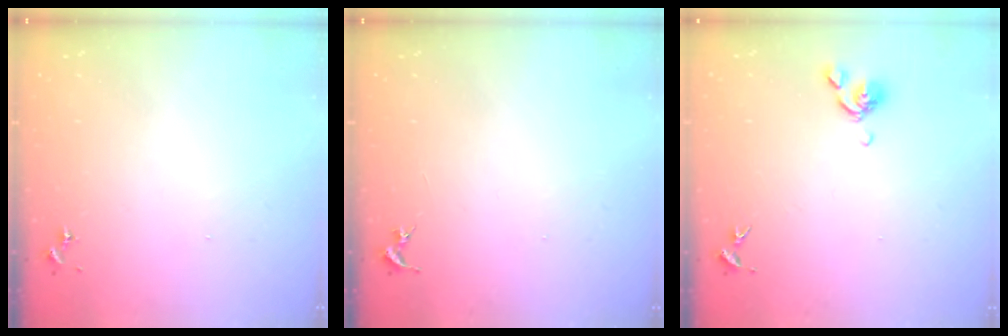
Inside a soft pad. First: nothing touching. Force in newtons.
{"total": 0.0}
{"total": 6.8, "press": 6.7, "slide": 0.9}